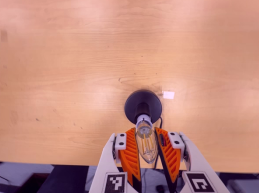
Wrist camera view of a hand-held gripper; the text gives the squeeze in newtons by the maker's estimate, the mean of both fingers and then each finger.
{"total": 10.2, "left": 9.4, "right": 11.1}